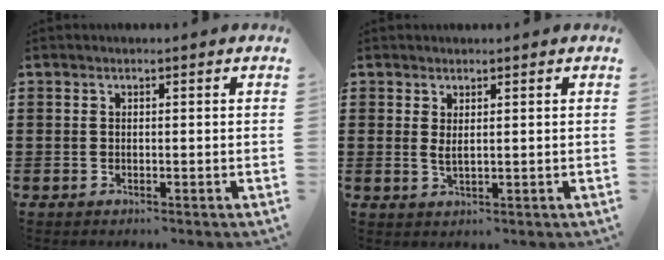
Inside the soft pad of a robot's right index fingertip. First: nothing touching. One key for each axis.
{"total": 1.8, "fx": 1.0, "fy": 0.3, "fz": 1.4, "tx": -0.029, "ty": 0.001, "tz": 0.019}